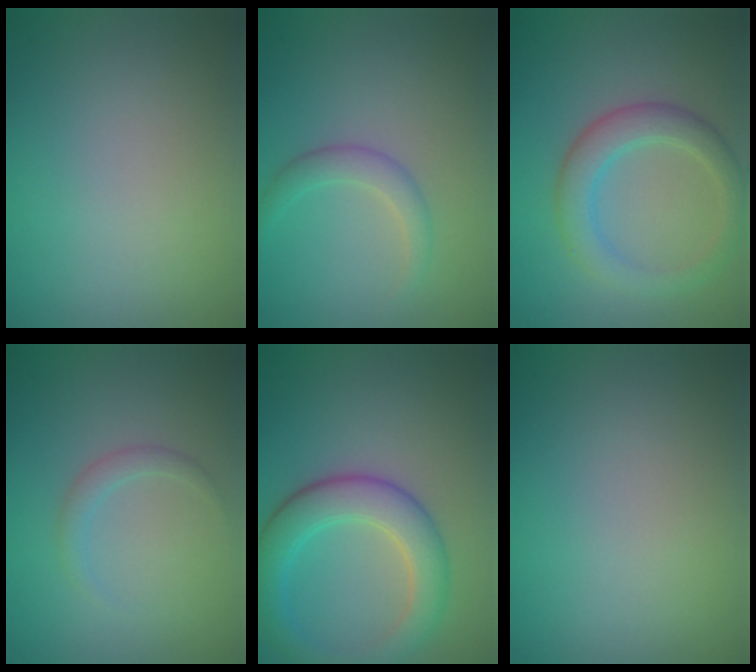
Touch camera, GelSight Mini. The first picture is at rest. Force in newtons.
{"total": 1.9, "press": 1.9, "slide": 0.2}
{"total": 3.7, "press": 3.7, "slide": 0.2}
{"total": 1.2, "press": 1.1, "slide": 0.1}
{"total": 5.2, "press": 5.2, "slide": 0.1}
{"total": 0.0}